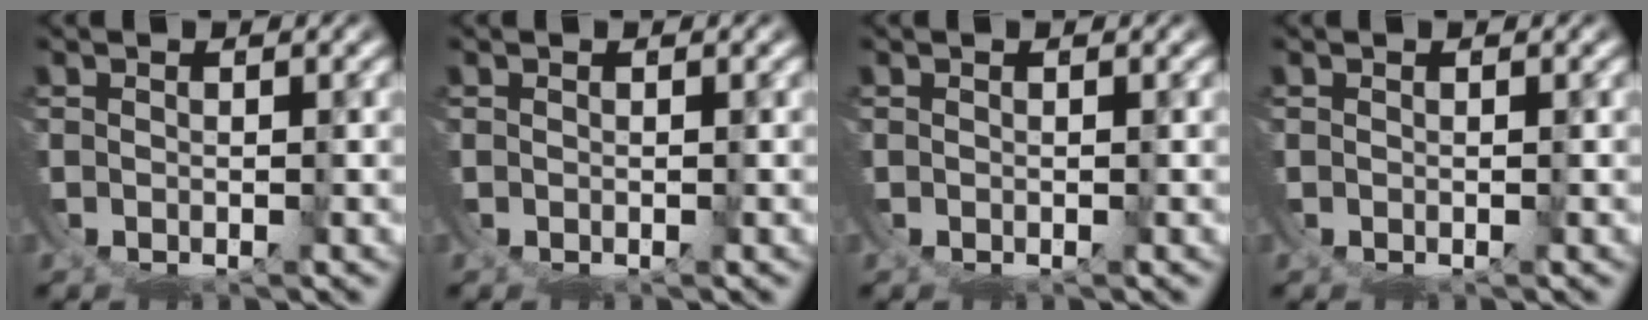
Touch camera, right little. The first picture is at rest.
{"total": 0.0}
{"total": 0.0}
{"total": 0.0}